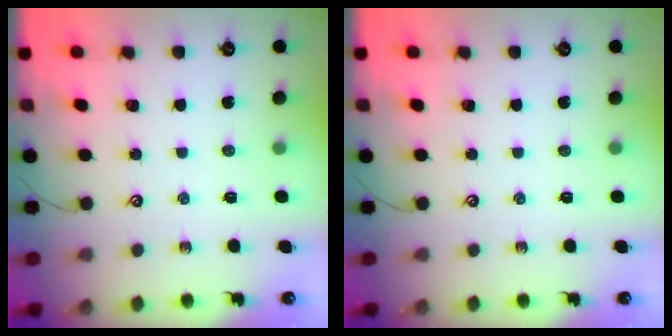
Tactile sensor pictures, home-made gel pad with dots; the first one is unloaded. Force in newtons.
{"total": 0.0}